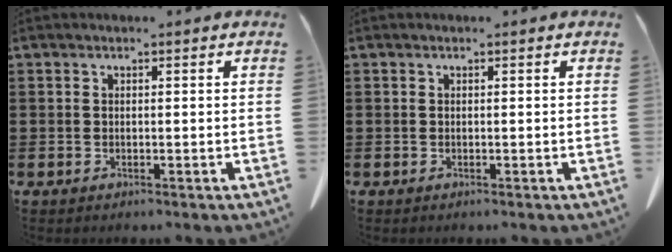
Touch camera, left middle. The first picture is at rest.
{"total": 0.0}